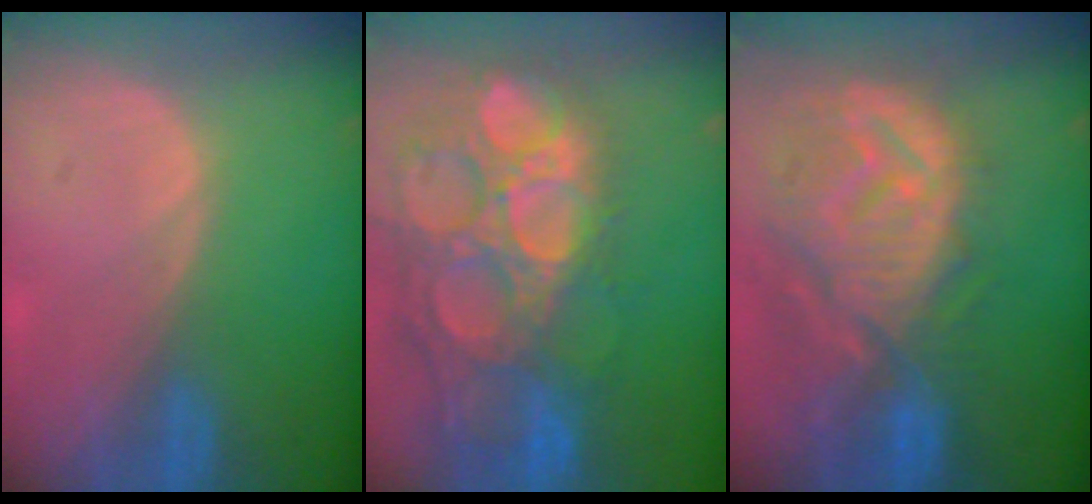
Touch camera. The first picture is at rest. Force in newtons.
{"total": 15.8, "press": 13.1, "slide": 9.0}
{"total": 12.7, "press": 11.3, "slide": 5.9}